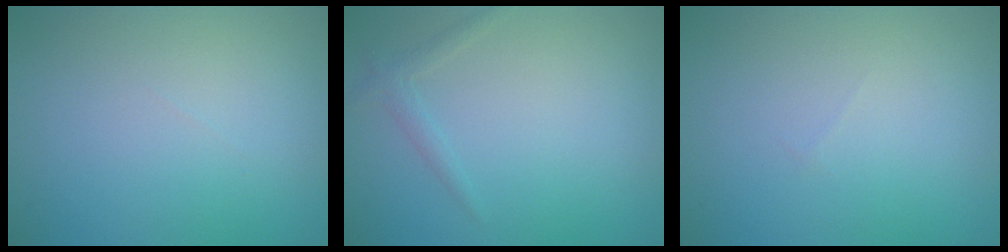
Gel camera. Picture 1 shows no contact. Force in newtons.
{"total": 1.1, "press": 1.1, "slide": 0.1}
{"total": 0.0}